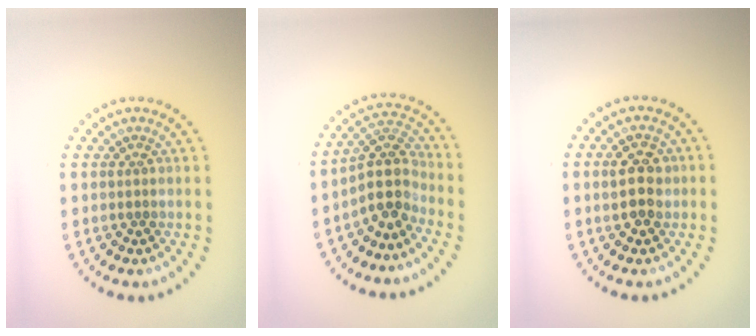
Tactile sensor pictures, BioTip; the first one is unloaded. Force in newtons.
{"total": 3.8, "press": 2.9, "slide": 2.5}
{"total": 2.9, "press": 2.9, "slide": 0.1}